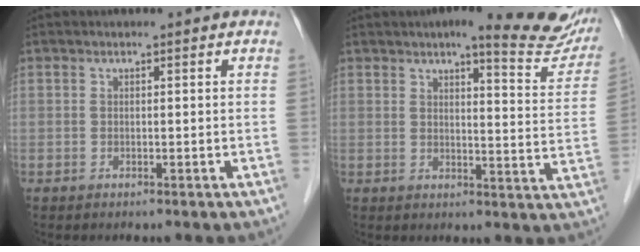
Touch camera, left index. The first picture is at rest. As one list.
[{"total": 14.2, "force": [11.9, 2.5, 7.3], "torque": [-0.072, -0.024, 0.122]}]